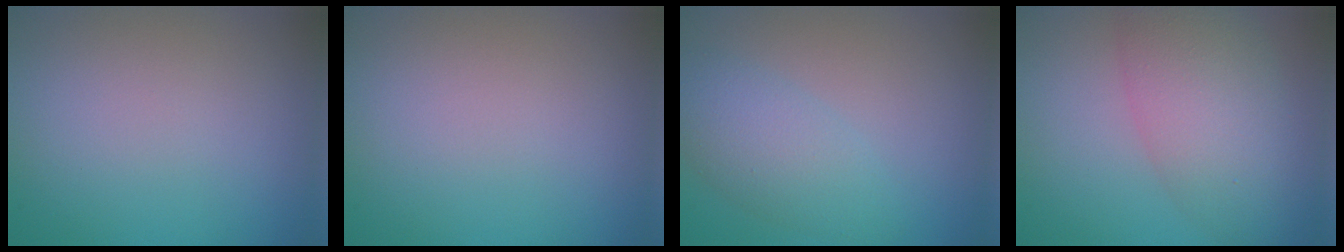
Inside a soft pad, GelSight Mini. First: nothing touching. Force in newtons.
{"total": 0.0}
{"total": 3.9, "press": 3.9, "slide": 0.2}
{"total": 6.7, "press": 6.7, "slide": 0.4}